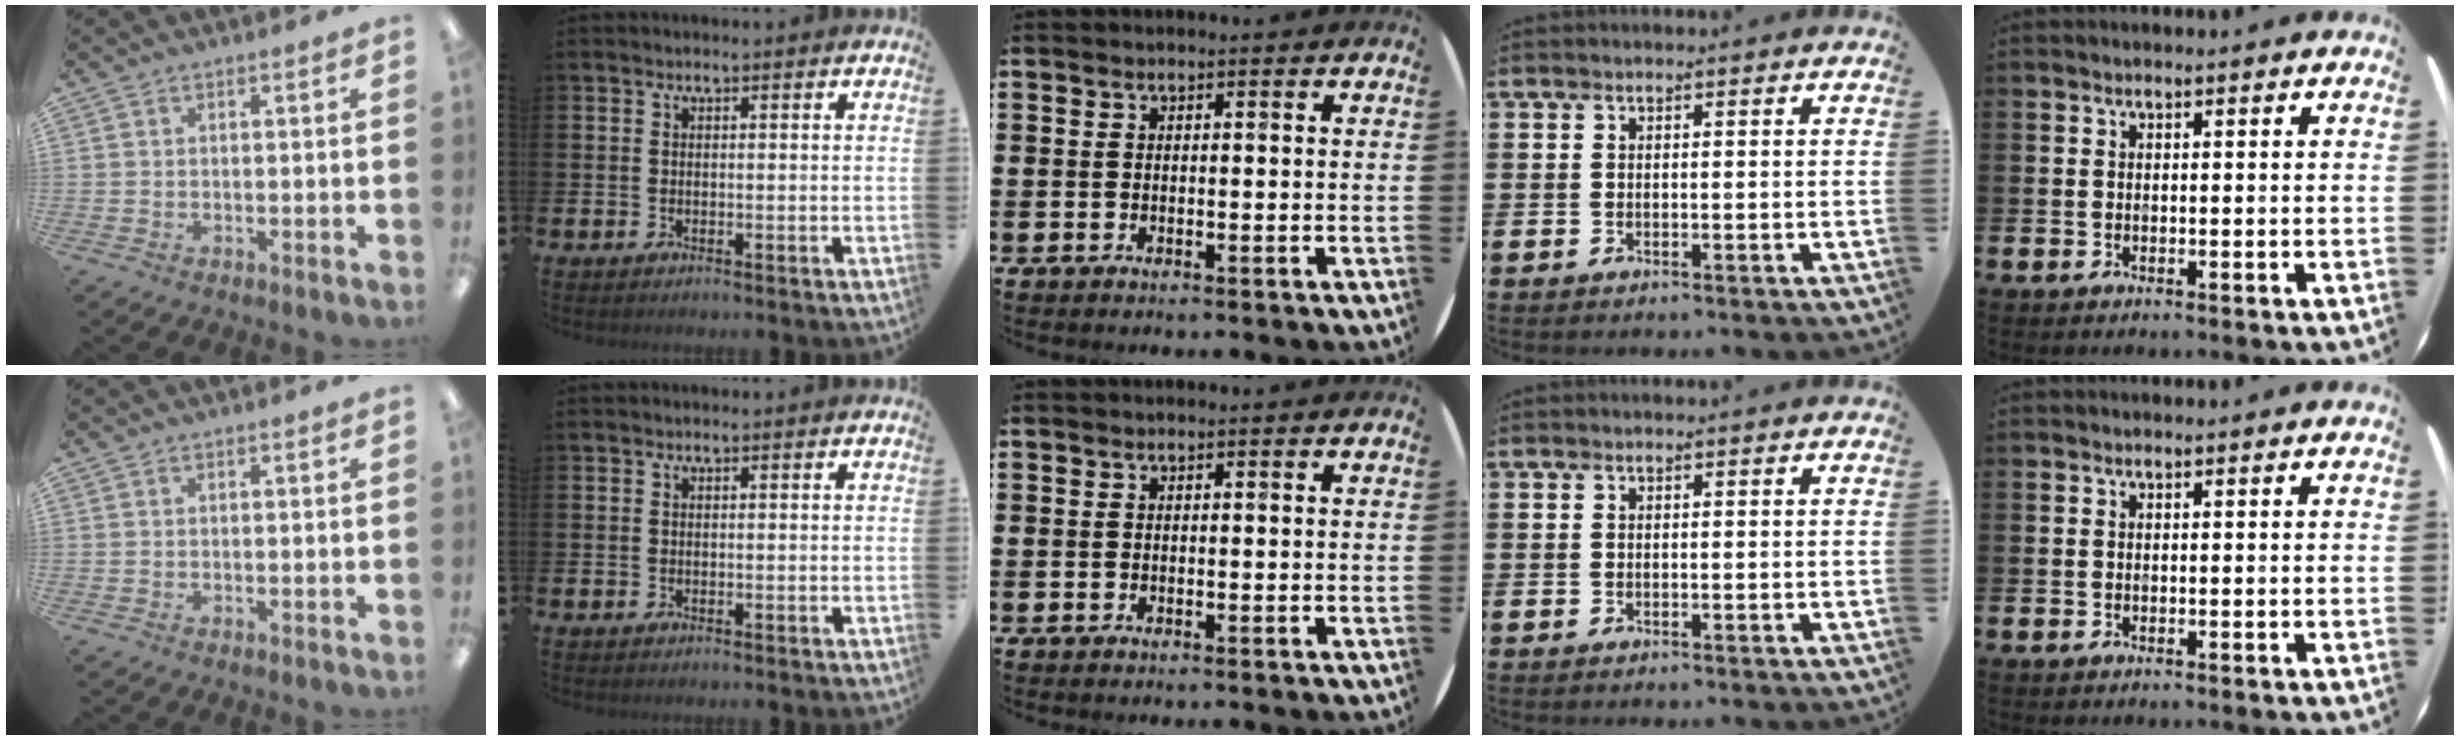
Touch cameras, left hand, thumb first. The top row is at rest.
{}